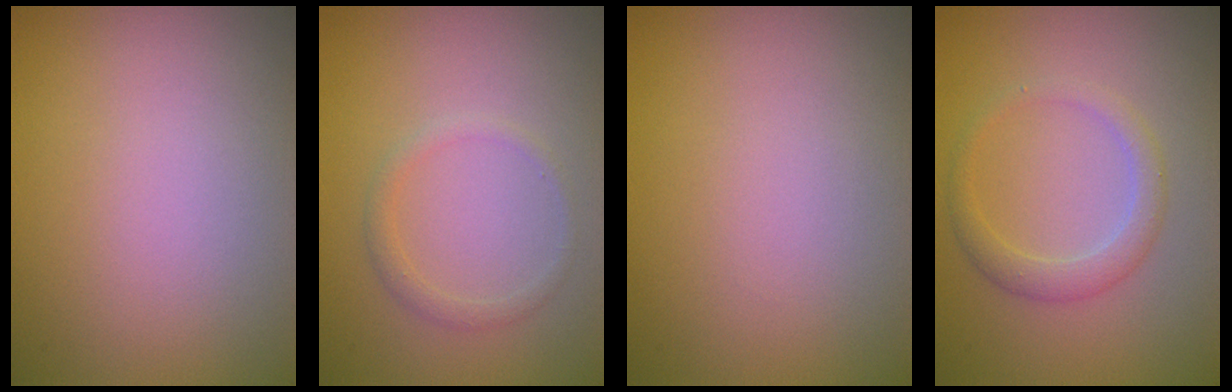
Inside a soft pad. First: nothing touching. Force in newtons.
{"total": 1.2, "press": 1.1, "slide": 0.1}
{"total": 0.0}
{"total": 2.2, "press": 2.2, "slide": 0.1}